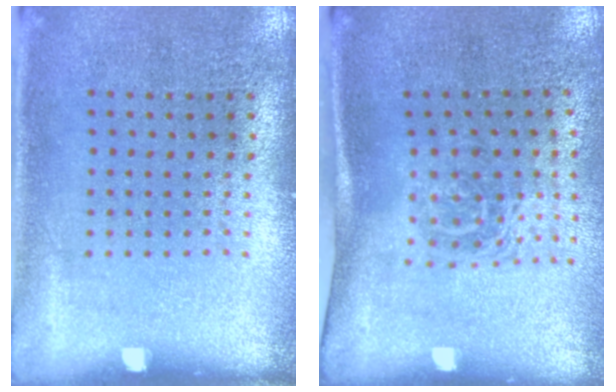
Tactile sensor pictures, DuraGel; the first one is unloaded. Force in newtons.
{"total": 1.7, "press": 1.1, "slide": 1.3}